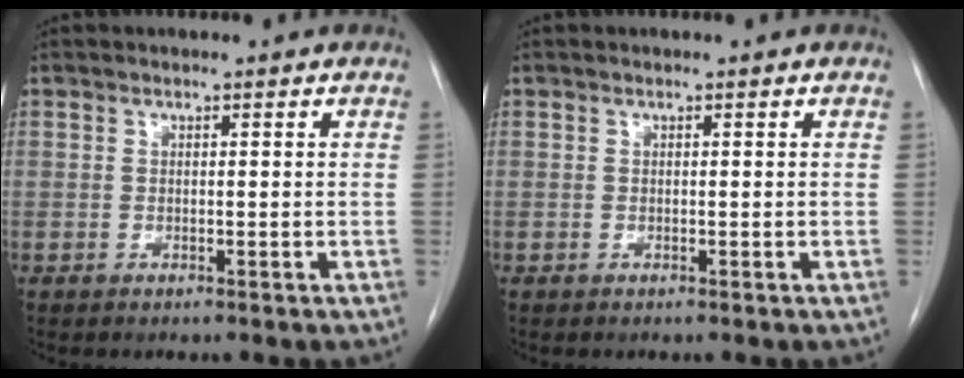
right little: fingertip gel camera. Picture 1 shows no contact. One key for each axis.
{"total": 0.0}